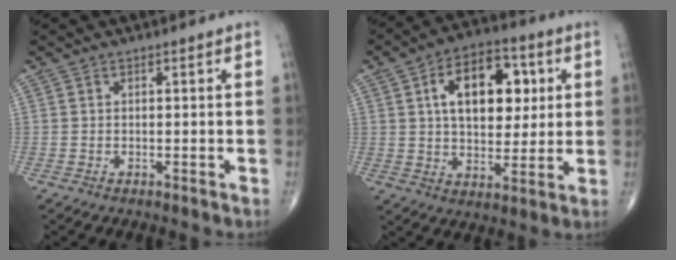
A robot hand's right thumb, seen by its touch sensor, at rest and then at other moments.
{"total": 16.1, "force": [4.2, 9.5, 12.3], "torque": [-0.150, 0.002, 0.065]}